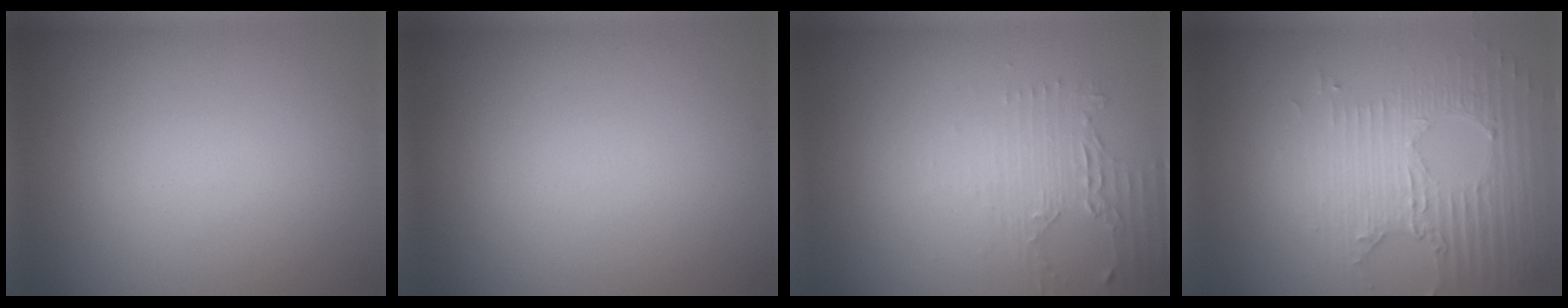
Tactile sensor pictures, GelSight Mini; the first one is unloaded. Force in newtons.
{"total": 0.0}
{"total": 2.0, "press": 1.6, "slide": 1.1}
{"total": 3.5, "press": 3.2, "slide": 1.5}